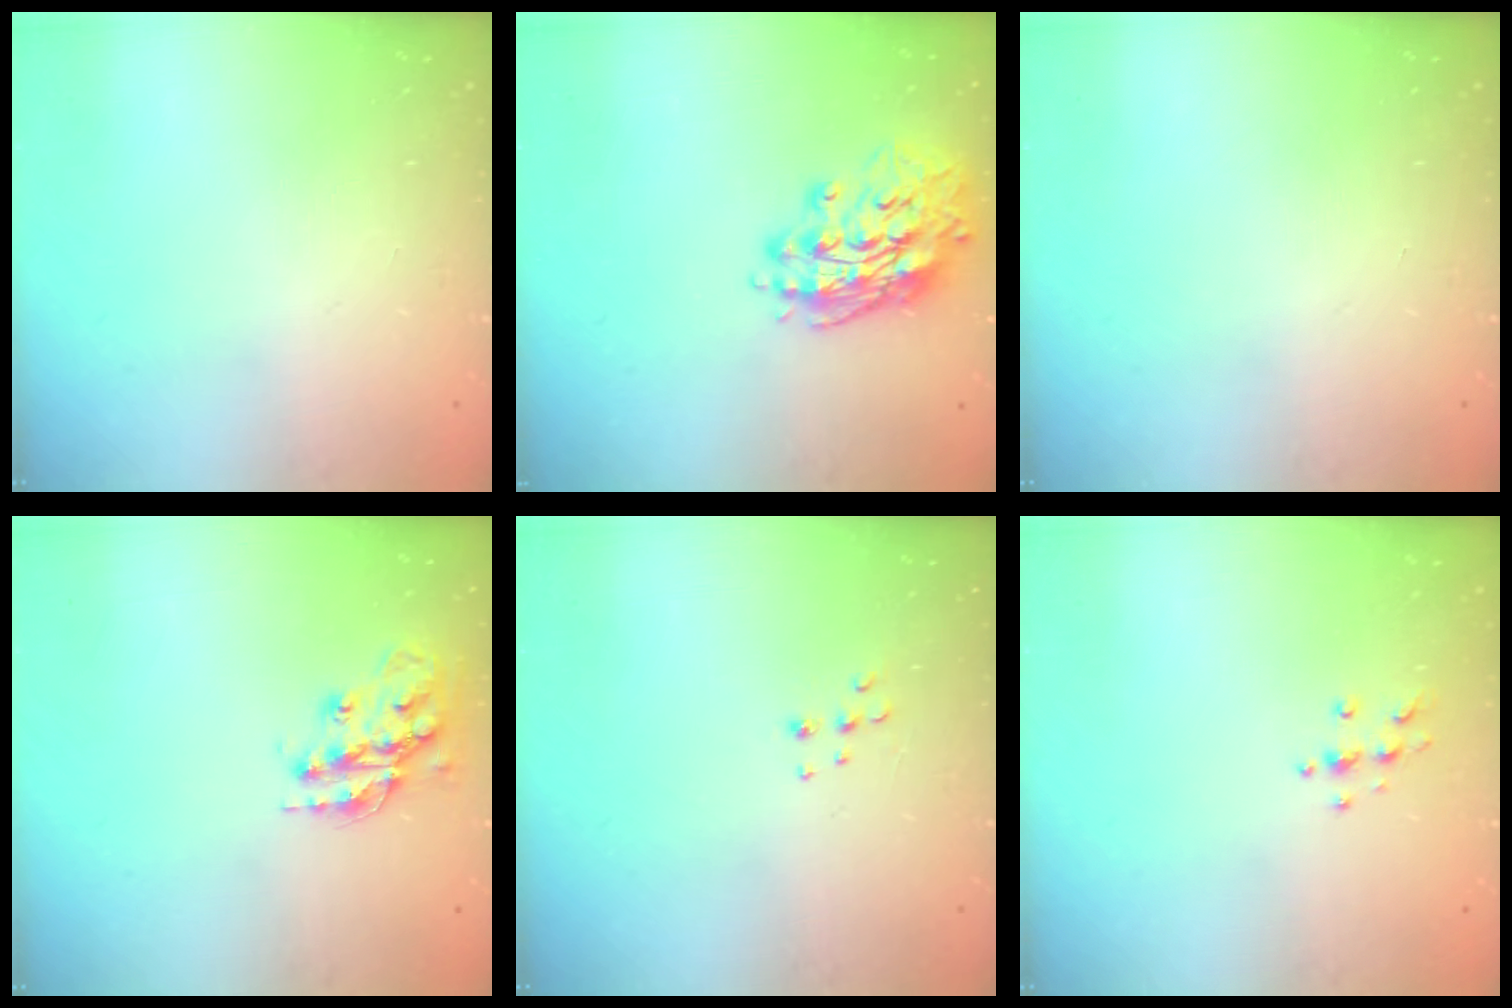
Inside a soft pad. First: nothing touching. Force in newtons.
{"total": 15.4, "press": 15.2, "slide": 2.6}
{"total": 0.0}
{"total": 15.4, "press": 15.4, "slide": 1.0}
{"total": 5.3, "press": 5.3, "slide": 0.6}
{"total": 5.4, "press": 5.4, "slide": 0.7}